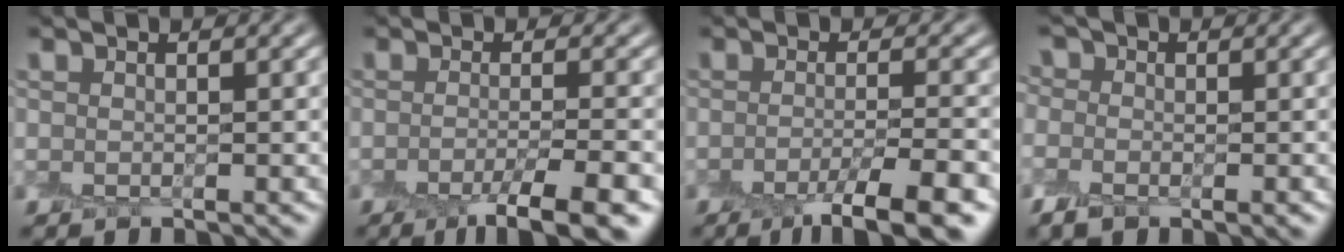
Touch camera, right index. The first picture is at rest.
{"total": 5.2, "force": [-2.9, 0.8, 4.3], "torque": [-0.054, -0.004, -0.044]}
{"total": 5.8, "force": [-3.4, 0.9, 4.7], "torque": [-0.059, -0.003, -0.052]}
{"total": 3.7, "force": [-0.8, 2.8, 2.3], "torque": [-0.037, 0.003, -0.018]}